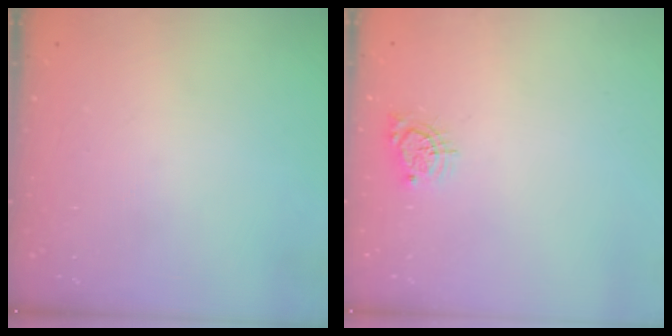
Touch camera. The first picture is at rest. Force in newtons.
{"total": 5.2, "press": 5.1, "slide": 0.5}